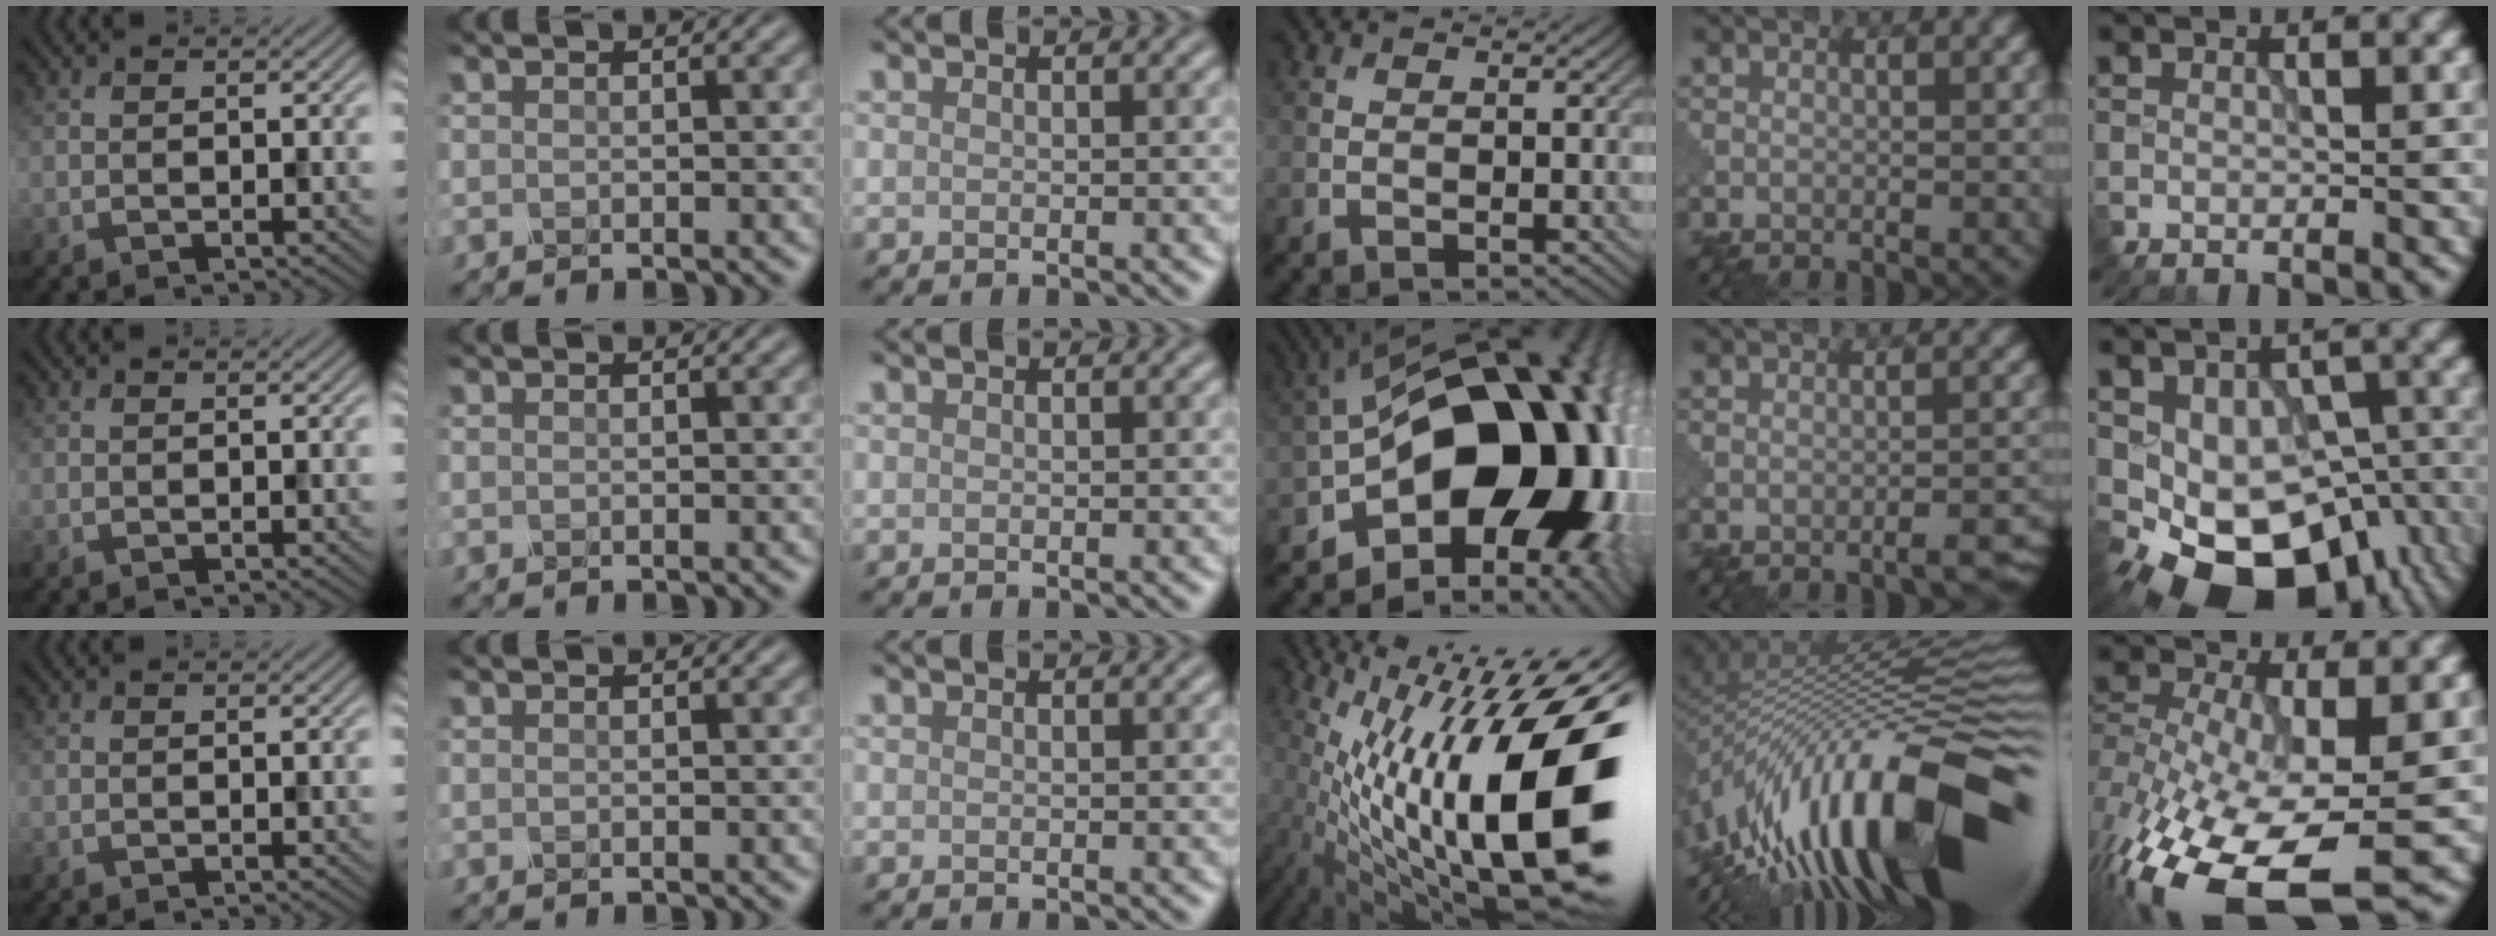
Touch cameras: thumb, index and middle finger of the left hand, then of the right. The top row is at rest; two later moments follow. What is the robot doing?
{"motion": "shake", "object": "plastic piggy bank"}